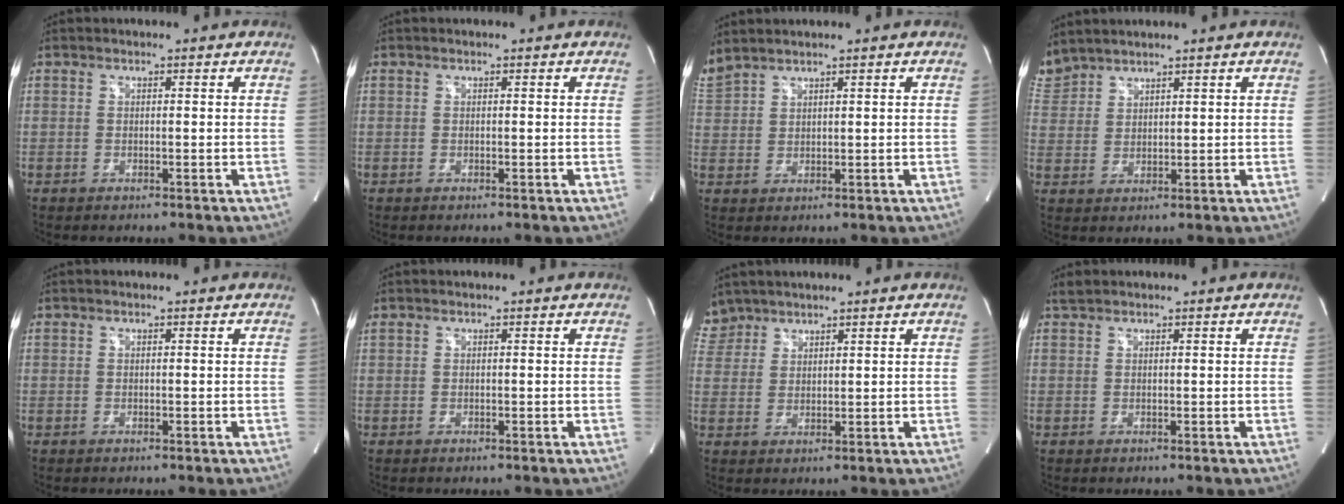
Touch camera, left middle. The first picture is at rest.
{"total": 0.0}
{"total": 4.2, "force": [4.0, 0.2, 1.3], "torque": [-0.050, 0.020, 0.095]}
{"total": 5.0, "force": [4.9, 1.0, 0.5], "torque": [-0.025, 0.019, 0.106]}
{"total": 0.0}
{"total": 0.0}
{"total": 4.7, "force": [4.1, 2.2, -0.3], "torque": [0.007, 0.013, 0.087]}
{"total": 1.1, "force": [1.1, 0.2, 0.2], "torque": [-0.012, 0.012, 0.026]}